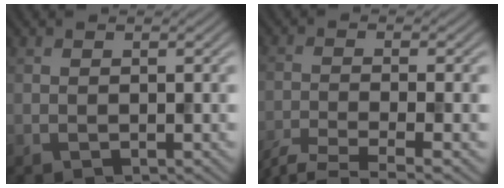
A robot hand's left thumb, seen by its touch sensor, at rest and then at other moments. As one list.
[{"total": 6.4, "force": [-4.8, 1.0, 4.1], "torque": [-0.076, -0.011, -0.092]}]